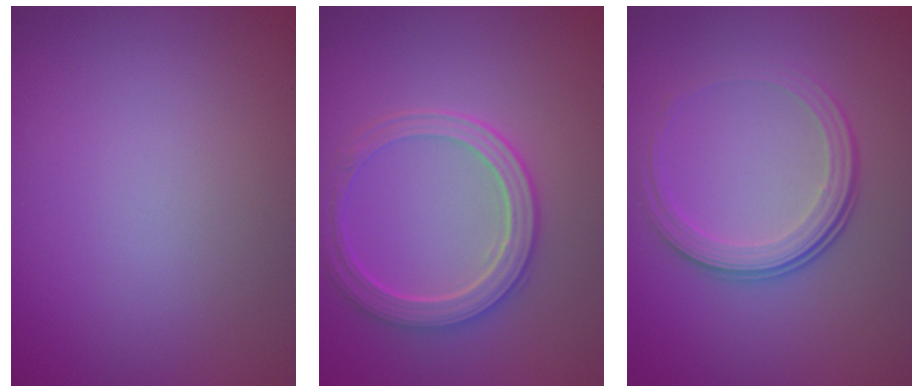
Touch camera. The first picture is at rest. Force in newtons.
{"total": 4.3, "press": 3.7, "slide": 2.2}
{"total": 4.1, "press": 2.7, "slide": 3.0}